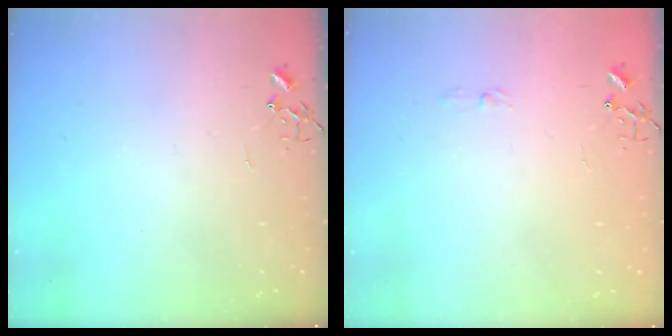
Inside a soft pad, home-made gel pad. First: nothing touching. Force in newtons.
{"total": 2.9, "press": 2.9, "slide": 0.5}